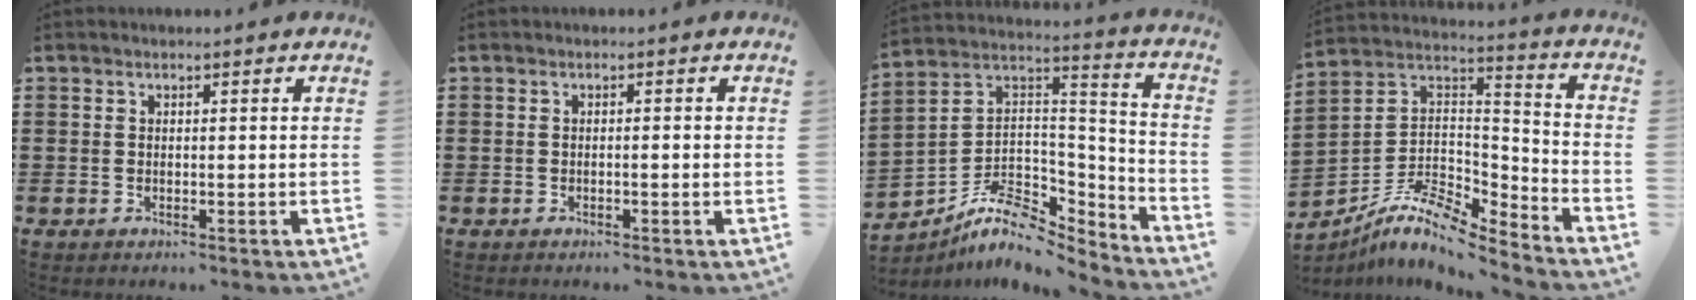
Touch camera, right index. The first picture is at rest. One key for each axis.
{"total": 0.8, "fx": -0.3, "fy": -0.1, "fz": 0.7, "tx": -0.011, "ty": -0.003, "tz": -0.004}
{"total": 9.1, "fx": -7.0, "fy": 4.2, "fz": 4.1, "tx": -0.090, "ty": 0.002, "tz": -0.135}
{"total": 9.1, "fx": -7.4, "fy": 2.6, "fz": 4.5, "tx": -0.098, "ty": 0.001, "tz": -0.150}